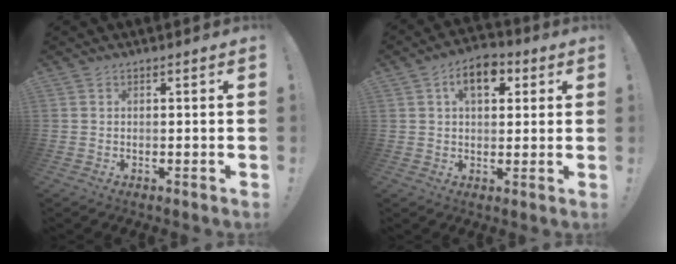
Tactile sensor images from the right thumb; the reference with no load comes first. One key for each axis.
{"total": 9.1, "fx": 3.6, "fy": 5.2, "fz": 6.5, "tx": -0.086, "ty": -0.002, "tz": 0.061}